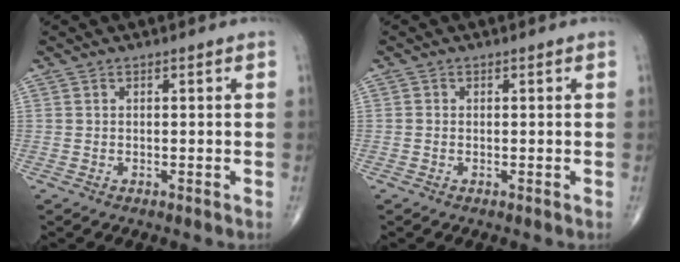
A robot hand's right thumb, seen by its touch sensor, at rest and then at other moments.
{"total": 0.0}